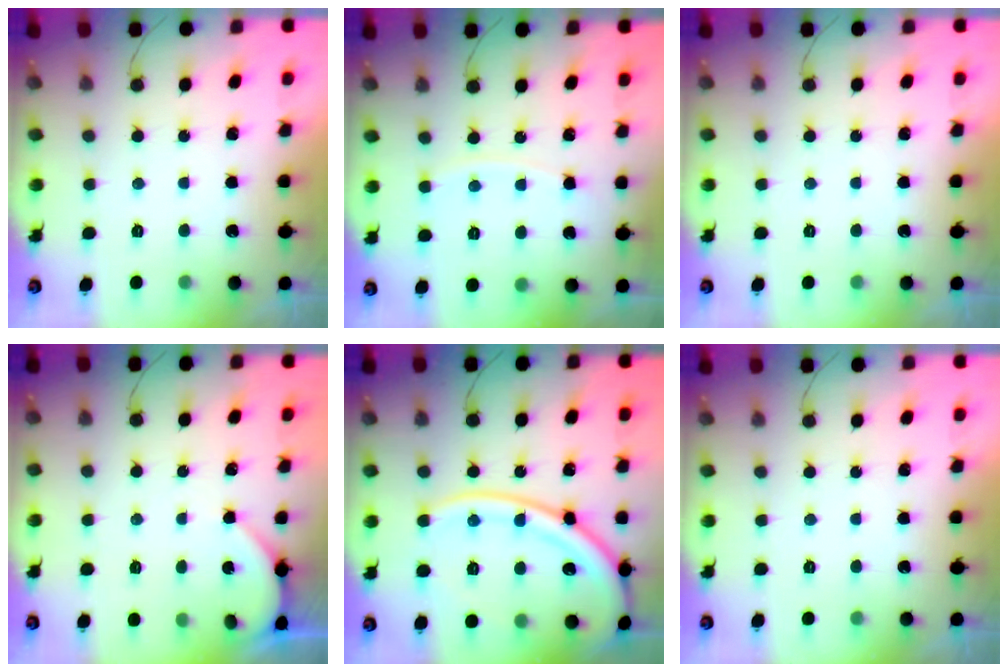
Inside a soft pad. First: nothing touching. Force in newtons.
{"total": 3.7, "press": 3.6, "slide": 0.4}
{"total": 0.0}
{"total": 2.1, "press": 2.1, "slide": 0.3}
{"total": 18.7, "press": 18.5, "slide": 2.6}
{"total": 0.0}